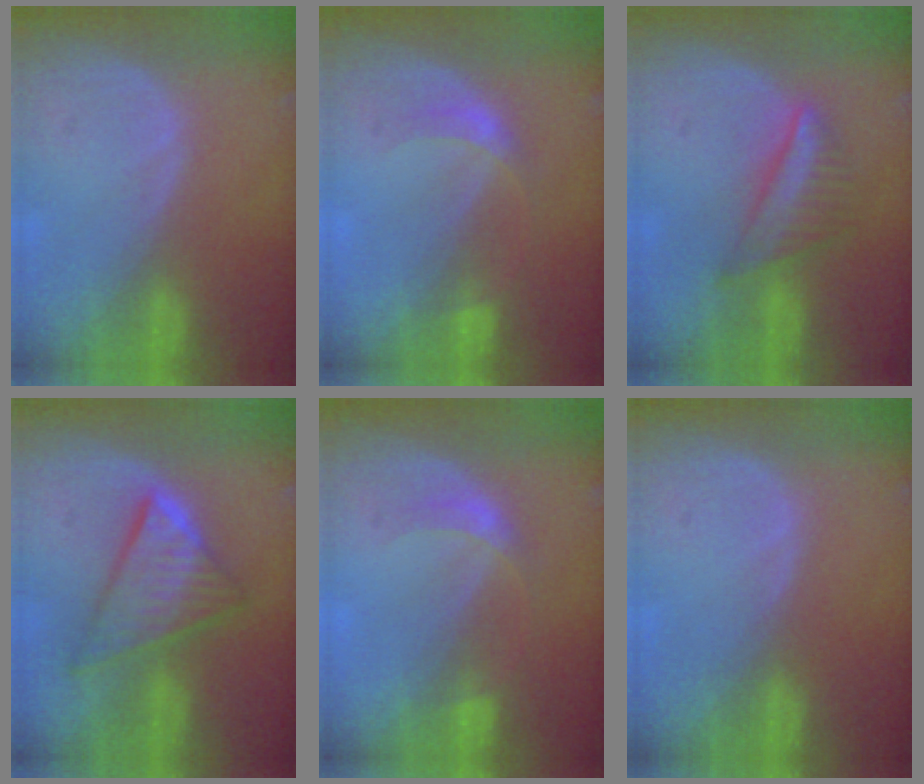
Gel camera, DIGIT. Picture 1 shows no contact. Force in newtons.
{"total": 2.9, "press": 2.9, "slide": 0.1}
{"total": 6.2, "press": 5.9, "slide": 2.0}
{"total": 8.6, "press": 8.6, "slide": 0.5}
{"total": 2.9, "press": 2.9, "slide": 0.1}
{"total": 0.0}